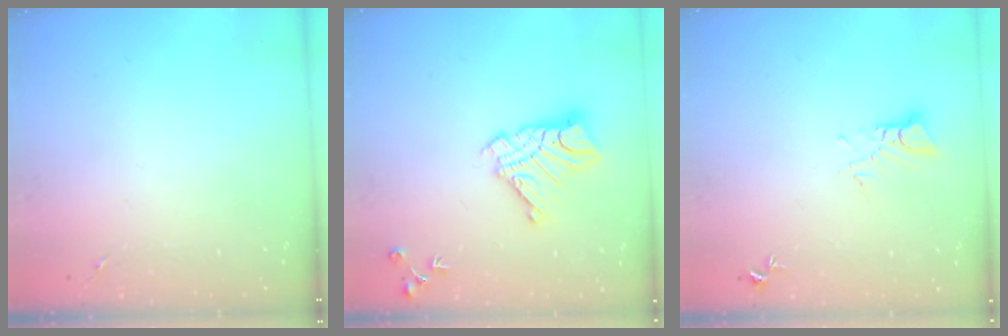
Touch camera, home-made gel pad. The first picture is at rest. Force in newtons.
{"total": 13.7, "press": 13.6, "slide": 1.2}
{"total": 4.0, "press": 3.9, "slide": 0.3}